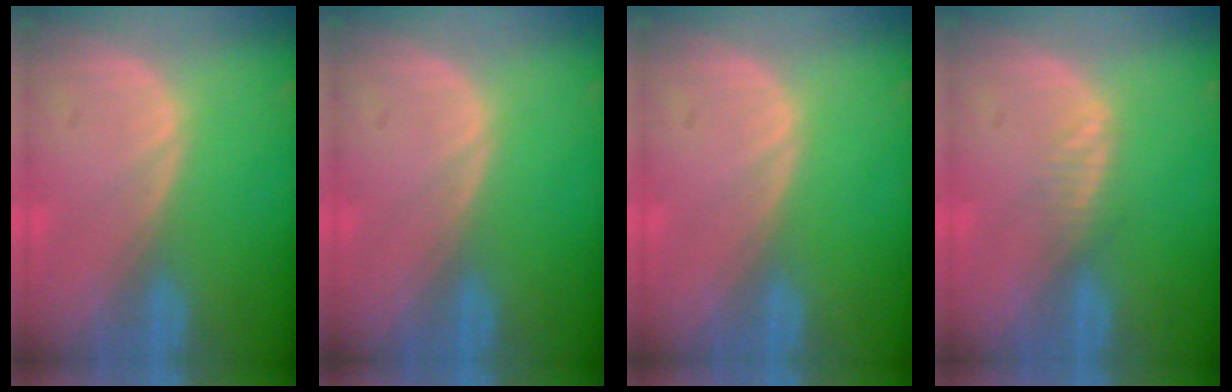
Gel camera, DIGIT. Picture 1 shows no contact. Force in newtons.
{"total": 0.0}
{"total": 0.0}
{"total": 1.6, "press": 1.6, "slide": 0.1}